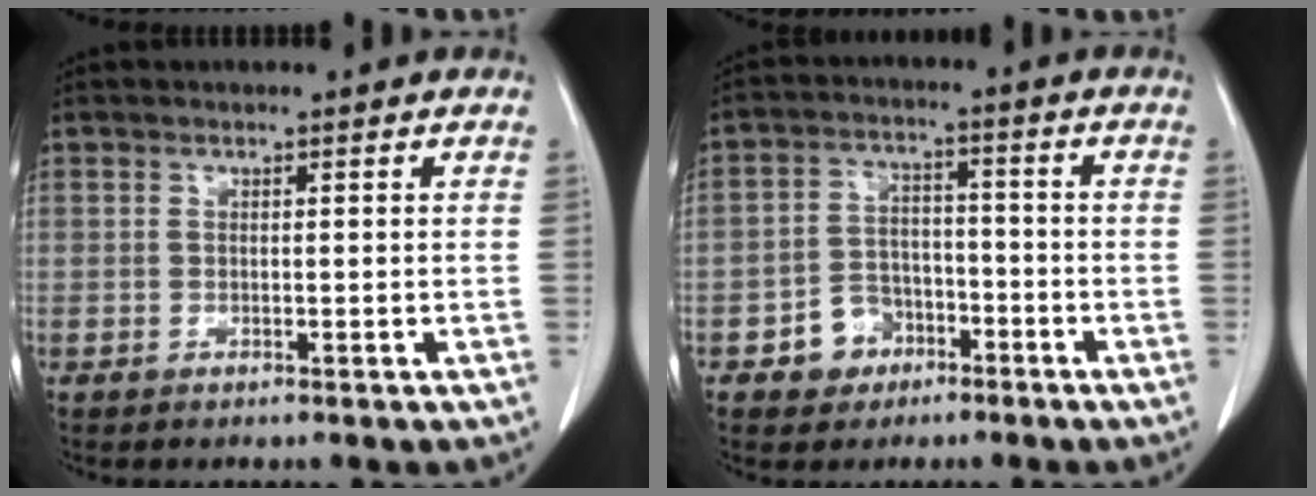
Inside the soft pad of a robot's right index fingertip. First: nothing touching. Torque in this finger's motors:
{"motor_torque": [-0.48, 0.00, -0.86, -0.21]}